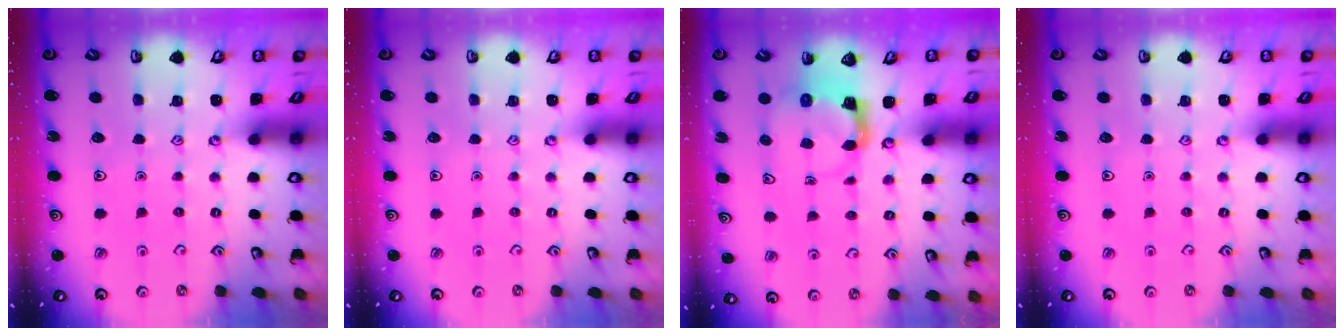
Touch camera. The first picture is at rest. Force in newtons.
{"total": 0.0}
{"total": 3.8, "press": 3.8, "slide": 0.7}
{"total": 0.0}